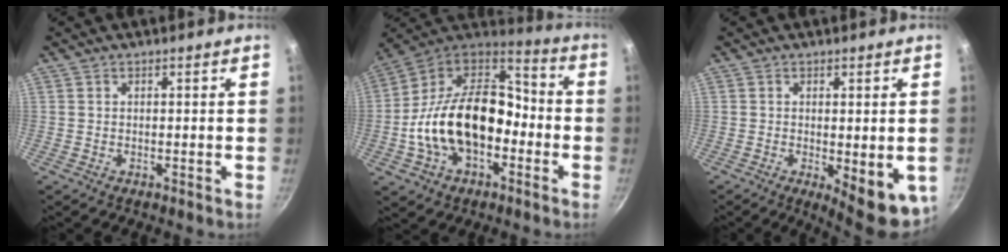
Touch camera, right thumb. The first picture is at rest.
{"total": 23.3, "force": [-4.9, 15.1, 17.1], "torque": [-0.282, 0.064, -0.096]}
{"total": 9.8, "force": [-1.8, 3.2, 9.1], "torque": [-0.094, -0.007, -0.013]}